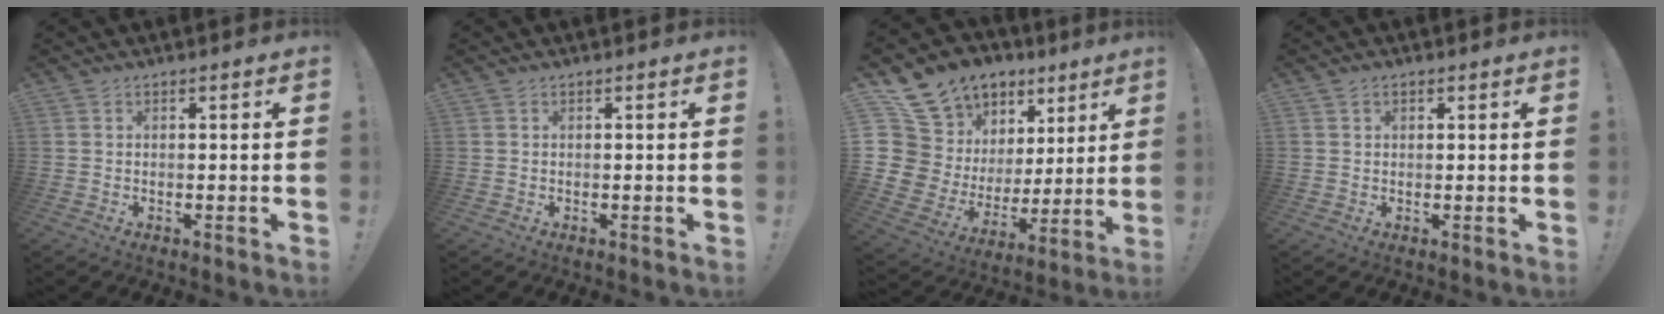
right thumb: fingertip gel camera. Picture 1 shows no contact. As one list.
[{"total": 0.0}, {"total": 14.3, "force": [9.6, 9.4, 5.0], "torque": [-0.093, -0.080, 0.206]}, {"total": 1.3, "force": [0.5, 1.1, 0.4], "torque": [-0.007, 0.003, 0.010]}]